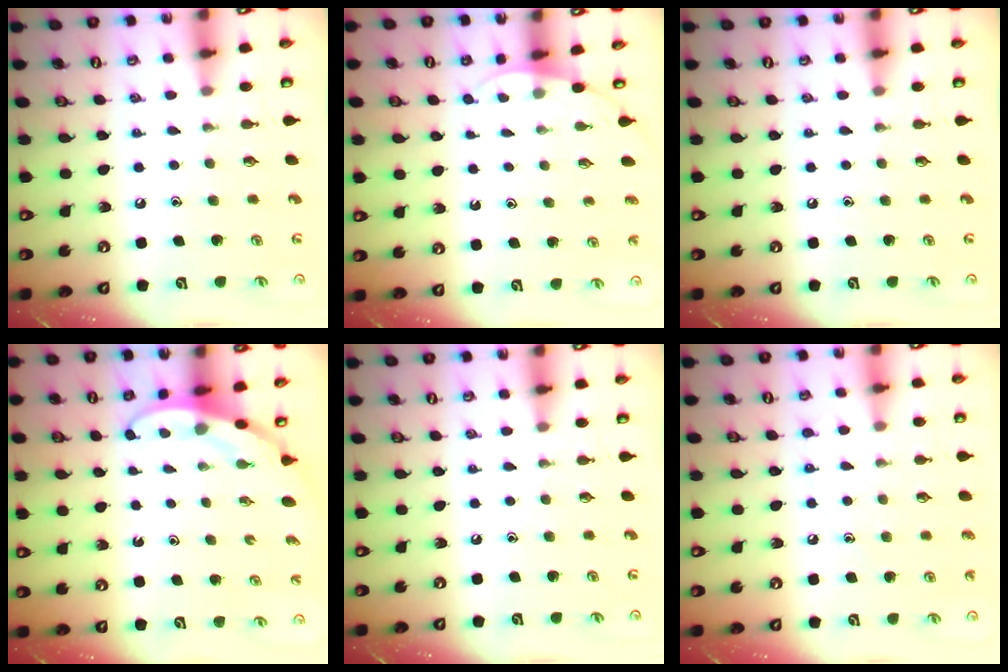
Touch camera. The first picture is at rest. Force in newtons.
{"total": 3.9, "press": 3.9, "slide": 0.3}
{"total": 0.0}
{"total": 3.1, "press": 3.1, "slide": 0.0}
{"total": 0.0}
{"total": 5.7, "press": 5.6, "slide": 0.6}